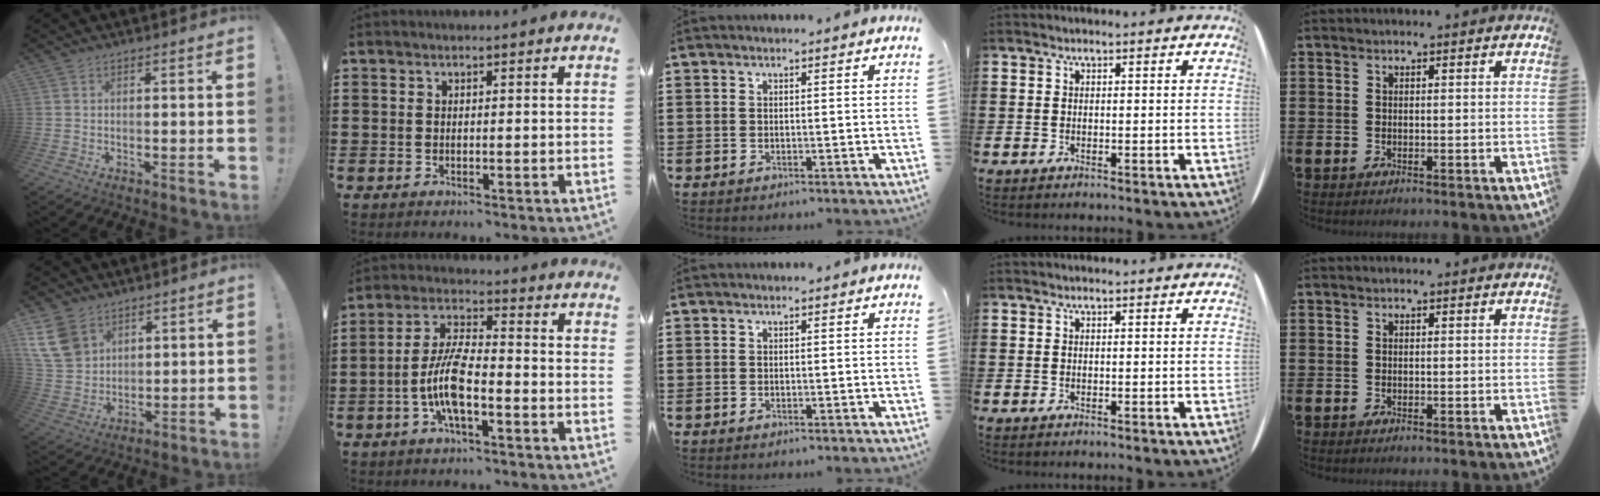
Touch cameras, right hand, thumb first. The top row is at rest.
{"thumb": {"total": 12.5, "force": [6.9, 9.0, 5.4], "torque": [-0.101, -0.032, 0.142]}, "index": {"total": 8.4, "force": [-2.8, 2.5, 7.5], "torque": [-0.172, -0.009, -0.060]}}